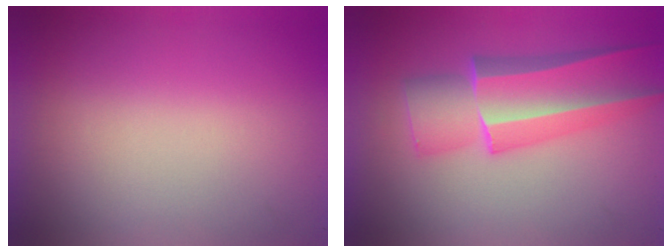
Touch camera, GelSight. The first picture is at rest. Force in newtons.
{"total": 4.7}